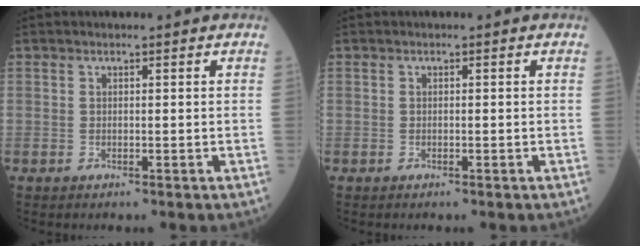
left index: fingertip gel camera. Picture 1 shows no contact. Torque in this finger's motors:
{"motor_torque": [-0.07, 0.08, 0.00, 0.00]}